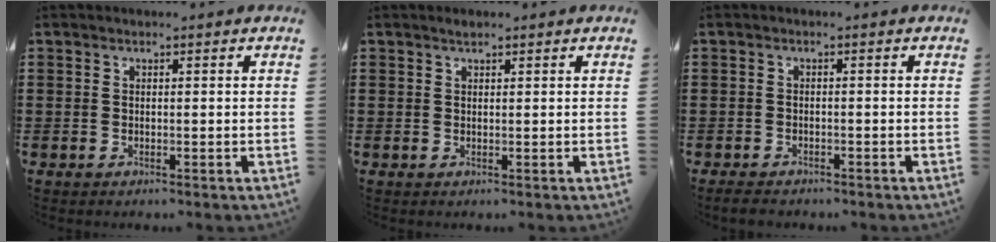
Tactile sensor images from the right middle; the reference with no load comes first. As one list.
[{"total": 0.8, "force": [0.6, 0.4, 0.2], "torque": [-0.006, 0.001, 0.012]}, {"total": 1.2, "force": [-1.1, 0.4, 0.2], "torque": [-0.008, 0.001, -0.024]}]